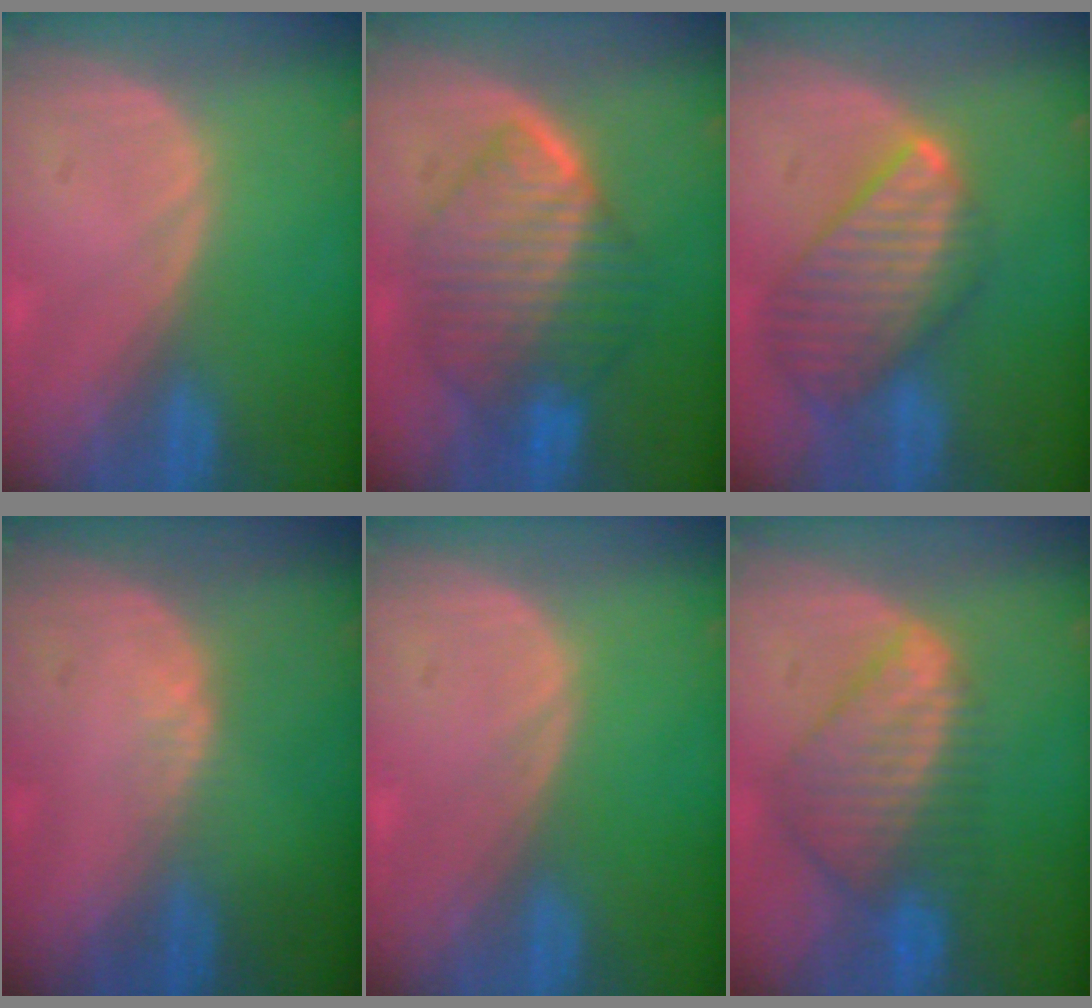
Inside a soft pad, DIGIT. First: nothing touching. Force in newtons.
{"total": 9.5, "press": 9.5, "slide": 0.7}
{"total": 9.8, "press": 8.5, "slide": 4.8}
{"total": 1.2, "press": 0.9, "slide": 0.8}
{"total": 0.0}
{"total": 8.7, "press": 7.5, "slide": 4.3}